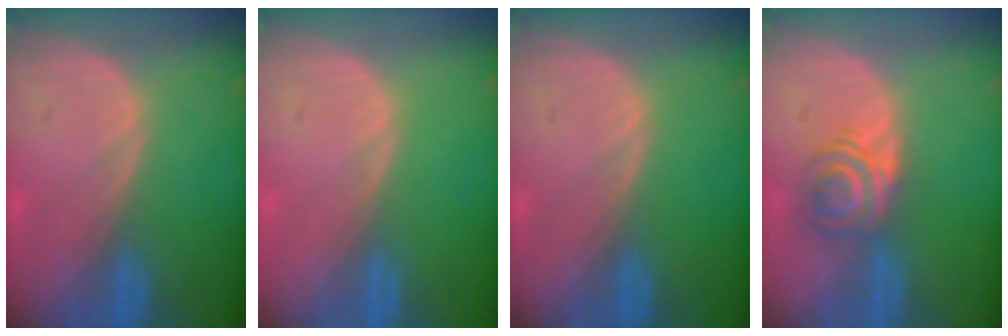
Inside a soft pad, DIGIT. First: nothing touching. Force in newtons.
{"total": 0.0}
{"total": 0.0}
{"total": 5.9, "press": 4.8, "slide": 3.4}